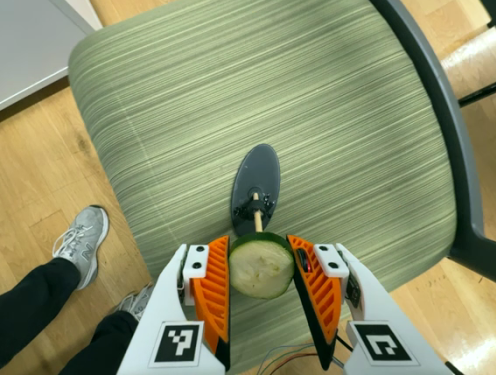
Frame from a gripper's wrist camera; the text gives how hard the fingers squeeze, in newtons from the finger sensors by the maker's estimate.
{"total": 9.6, "left": 10.4, "right": 8.8}